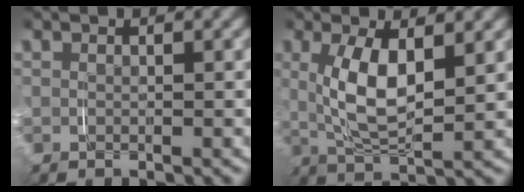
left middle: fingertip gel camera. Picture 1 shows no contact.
{"total": 5.8, "force": [1.2, 2.6, 5.0], "torque": [-0.104, -0.009, 0.028]}